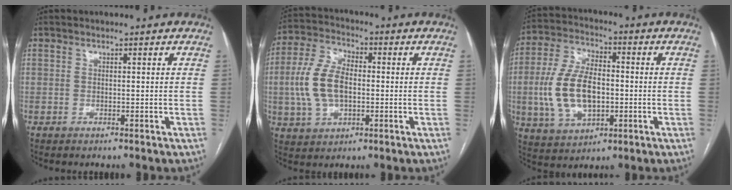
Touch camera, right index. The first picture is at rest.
{"total": 10.8, "force": [-0.6, 6.0, 9.0], "torque": [-0.206, 0.019, -0.010]}
{"total": 13.5, "force": [-1.5, 7.1, 11.3], "torque": [-0.245, 0.013, -0.020]}